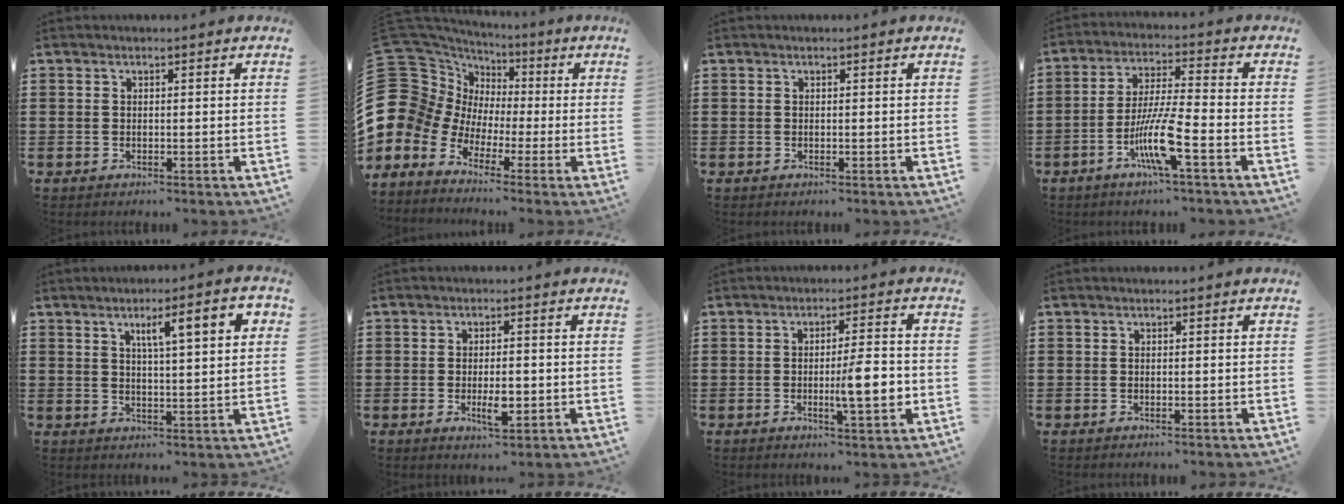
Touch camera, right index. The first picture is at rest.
{"total": 11.9, "force": [-0.9, 11.2, 4.0], "torque": [-0.150, -0.014, -0.019]}
{"total": 0.0}
{"total": 9.4, "force": [-4.3, 0.9, 8.4], "torque": [-0.175, -0.013, -0.083]}
{"total": 7.0, "force": [2.8, 1.3, 6.2], "torque": [-0.111, 0.000, 0.041]}
{"total": 4.3, "force": [-0.9, 1.5, 4.0], "torque": [-0.074, 0.001, -0.017]}
{"total": 7.4, "force": [-1.2, 1.2, 7.2], "torque": [-0.103, -0.008, -0.023]}
{"total": 0.0}